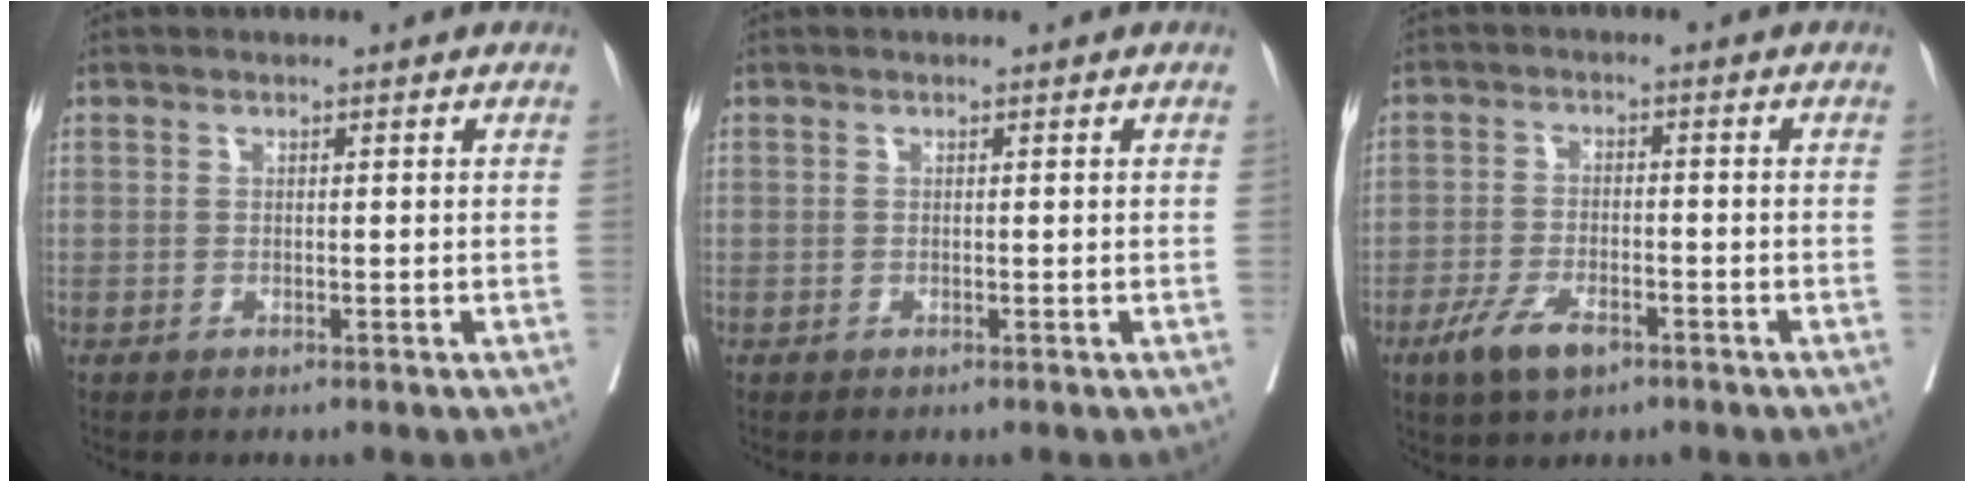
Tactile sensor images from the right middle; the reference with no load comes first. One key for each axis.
{"total": 0.0}
{"total": 6.0, "fx": -3.6, "fy": 2.3, "fz": 4.2, "tx": -0.087, "ty": -0.007, "tz": -0.060}